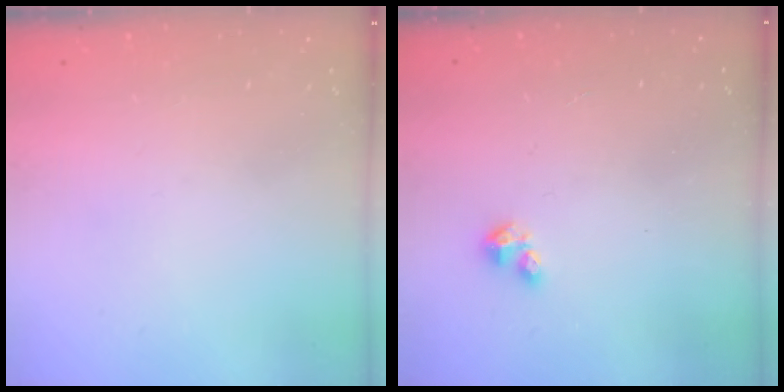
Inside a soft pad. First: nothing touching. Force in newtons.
{"total": 1.6, "press": 1.6, "slide": 0.4}